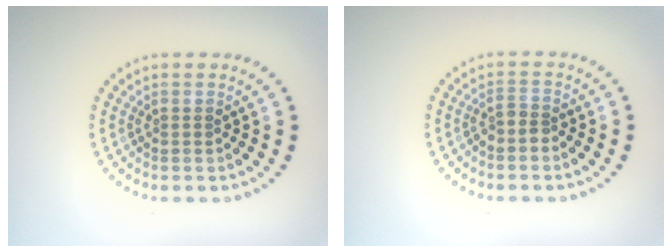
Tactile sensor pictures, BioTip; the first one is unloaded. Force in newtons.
{"total": 1.4, "press": 1.2, "slide": 0.8}